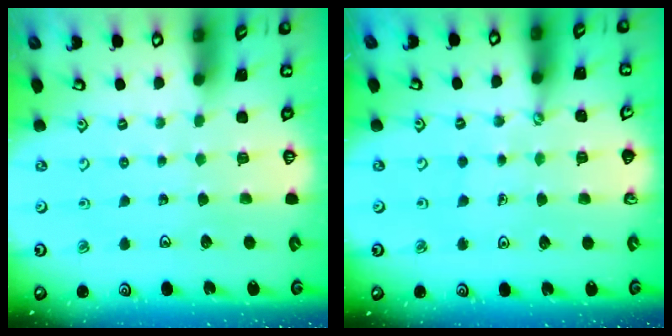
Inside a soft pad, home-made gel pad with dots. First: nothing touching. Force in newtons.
{"total": 0.7, "press": 0.7, "slide": 0.0}